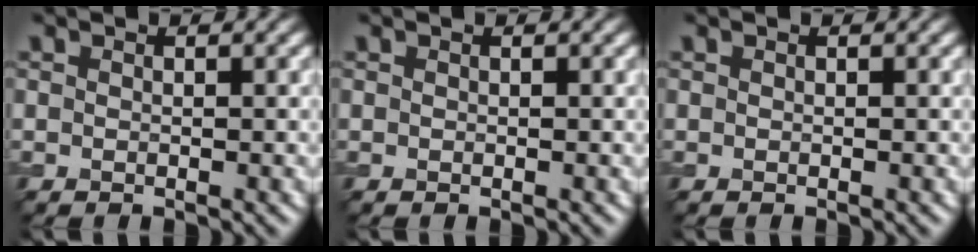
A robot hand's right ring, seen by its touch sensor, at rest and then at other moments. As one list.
[{"total": 0.0}, {"total": 0.0}]